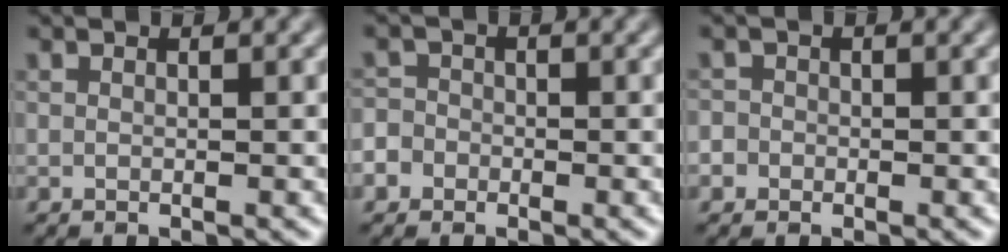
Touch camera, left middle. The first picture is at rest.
{"total": 3.2, "force": [-1.9, 2.5, 0.4], "torque": [0.000, 0.006, -0.043]}
{"total": 1.3, "force": [-0.9, 1.0, -0.1], "torque": [0.001, 0.005, -0.012]}